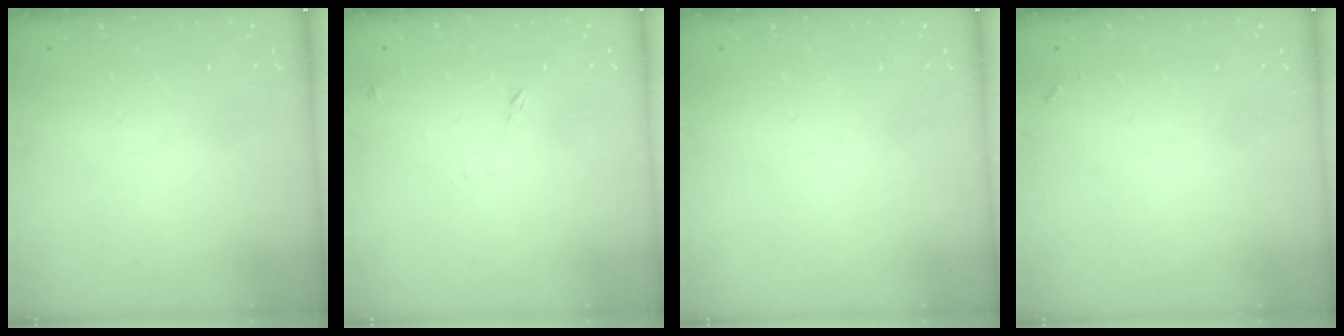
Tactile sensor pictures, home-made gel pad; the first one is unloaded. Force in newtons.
{"total": 9.4, "press": 9.4, "slide": 0.6}
{"total": 0.0}
{"total": 3.5, "press": 3.5, "slide": 0.2}